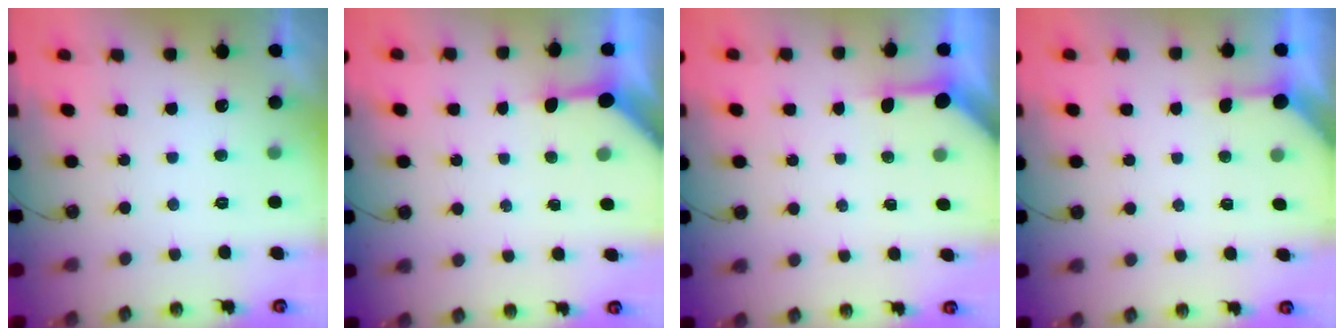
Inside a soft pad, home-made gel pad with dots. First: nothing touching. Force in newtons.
{"total": 3.6, "press": 3.6, "slide": 0.4}
{"total": 3.5, "press": 3.5, "slide": 0.3}
{"total": 2.9, "press": 2.8, "slide": 0.3}